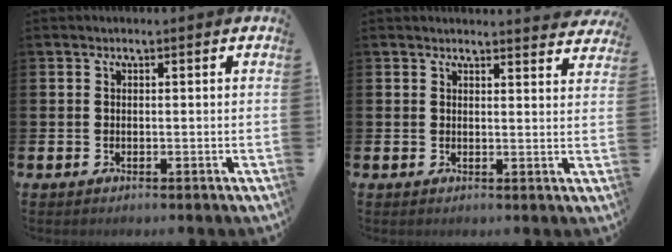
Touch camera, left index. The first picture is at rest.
{"total": 2.5, "force": [2.5, 0.1, 0.0], "torque": [0.010, -0.020, 0.042]}